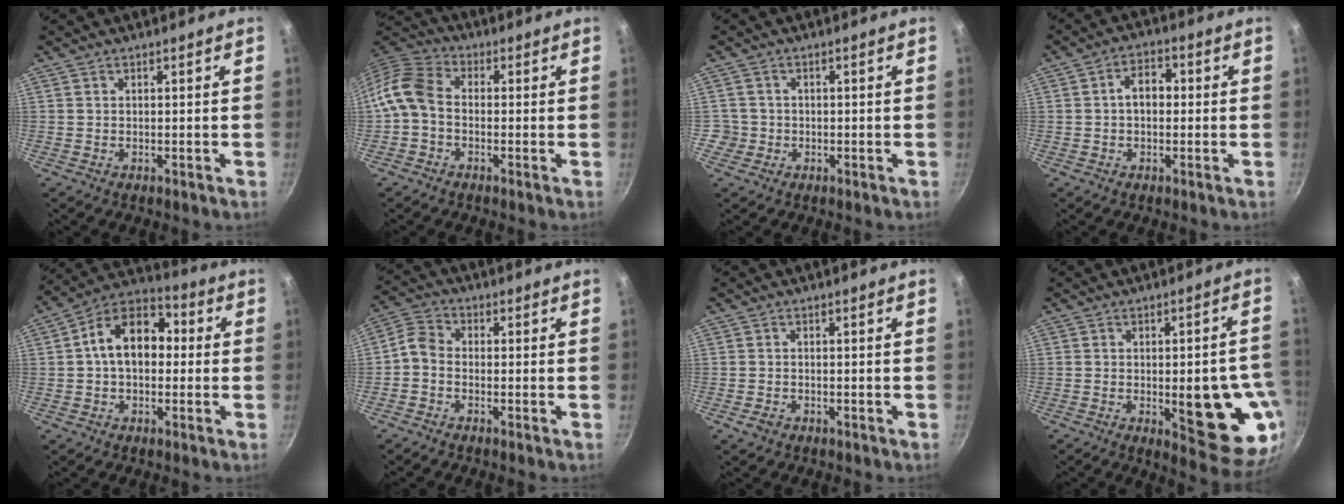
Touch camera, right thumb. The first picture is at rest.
{"total": 7.9, "force": [-1.5, 5.6, 5.3], "torque": [-0.104, 0.032, -0.049]}
{"total": 3.0, "force": [-0.7, 2.9, 0.3], "torque": [0.014, 0.018, -0.009]}
{"total": 5.4, "force": [0.2, 3.7, 3.9], "torque": [-0.038, 0.019, -0.004]}
{"total": 14.0, "force": [1.0, 9.5, 10.1], "torque": [-0.123, 0.038, -0.006]}
{"total": 4.3, "force": [-1.6, 3.2, 2.5], "torque": [-0.054, 0.029, -0.046]}
{"total": 1.9, "force": [-1.1, 1.3, 1.0], "torque": [-0.020, 0.009, -0.017]}
{"total": 17.2, "force": [-3.5, 6.4, 15.5], "torque": [-0.147, 0.002, -0.039]}